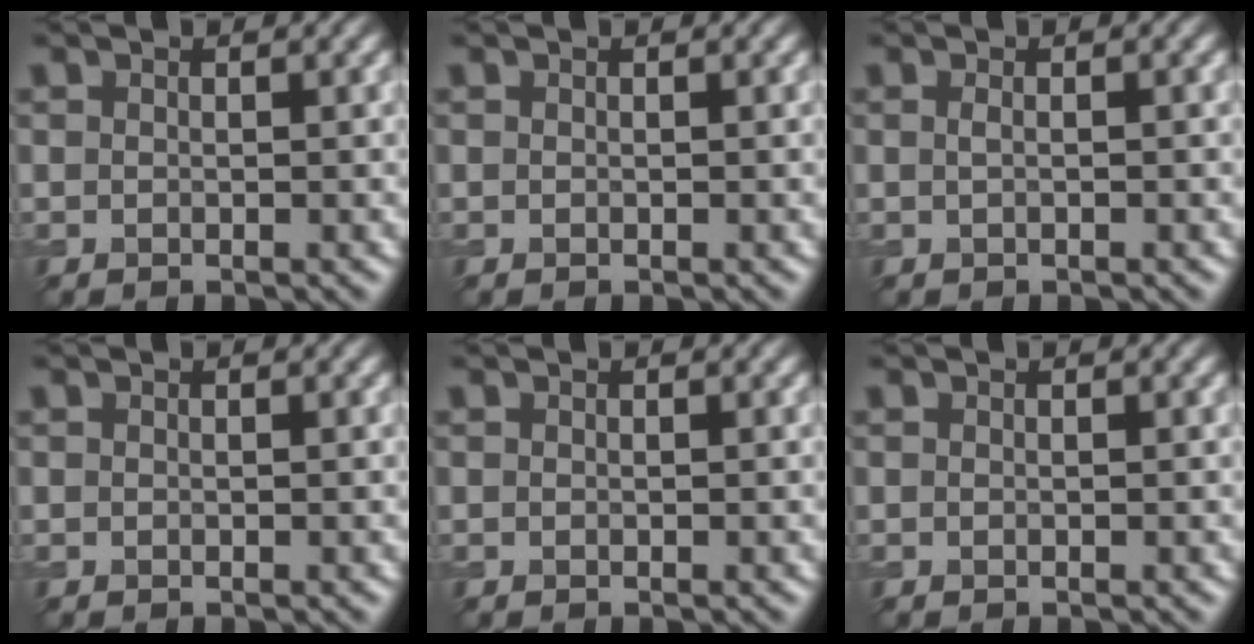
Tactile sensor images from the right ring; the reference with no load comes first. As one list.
[{"total": 0.0}, {"total": 0.8, "force": [0.1, 0.3, 0.7], "torque": [-0.014, 0.003, -0.001]}, {"total": 0.0}, {"total": 0.0}, {"total": 0.0}]